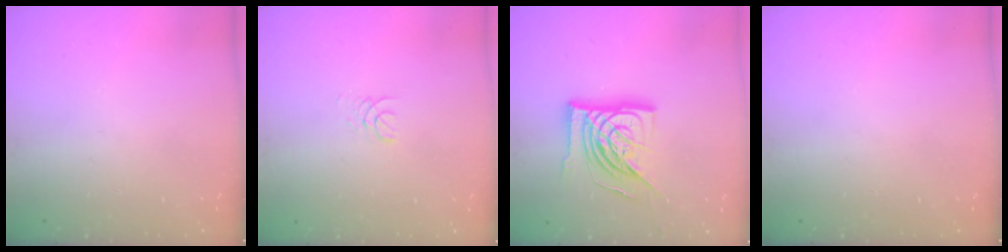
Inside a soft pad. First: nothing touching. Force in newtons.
{"total": 1.0, "press": 1.0, "slide": 0.1}
{"total": 18.6, "press": 18.5, "slide": 2.2}
{"total": 0.0}